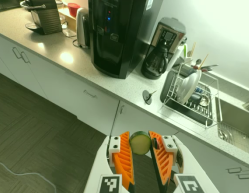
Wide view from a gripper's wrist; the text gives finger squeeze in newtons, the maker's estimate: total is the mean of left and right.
{"total": 11.0, "left": 11.0, "right": 11.1}